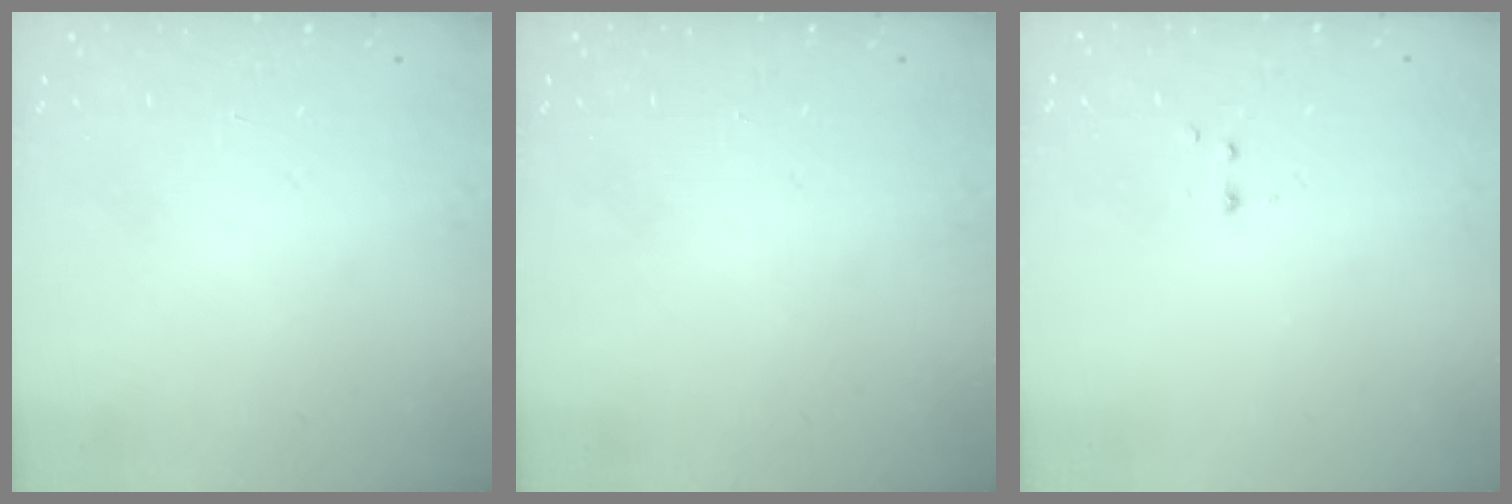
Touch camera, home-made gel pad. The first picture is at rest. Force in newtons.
{"total": 0.0}
{"total": 2.2, "press": 1.9, "slide": 1.0}